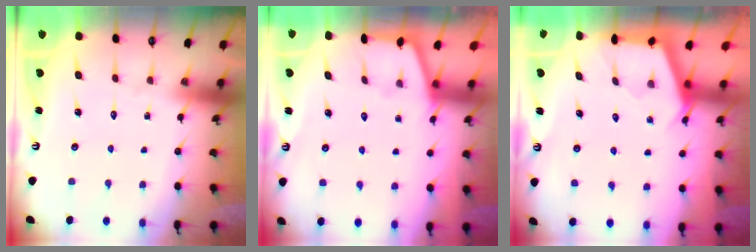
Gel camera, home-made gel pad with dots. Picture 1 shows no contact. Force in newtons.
{"total": 1.2, "press": 1.1, "slide": 0.3}
{"total": 2.4, "press": 2.4, "slide": 0.3}